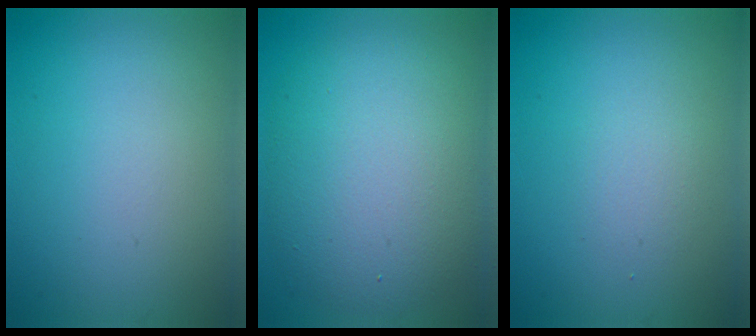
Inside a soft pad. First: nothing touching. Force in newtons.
{"total": 9.3, "press": 9.3, "slide": 0.3}
{"total": 1.3, "press": 1.3, "slide": 0.1}